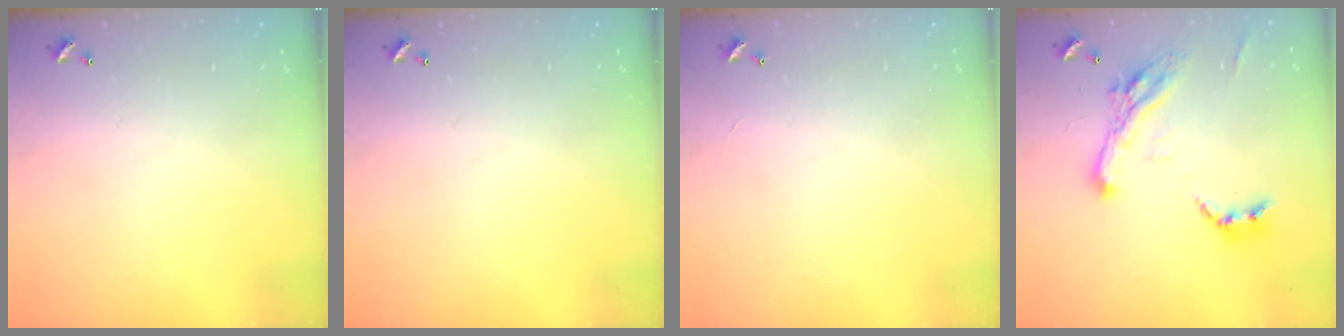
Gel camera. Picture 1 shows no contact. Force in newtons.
{"total": 0.0}
{"total": 1.3, "press": 1.2, "slide": 0.5}
{"total": 10.6, "press": 10.5, "slide": 1.5}